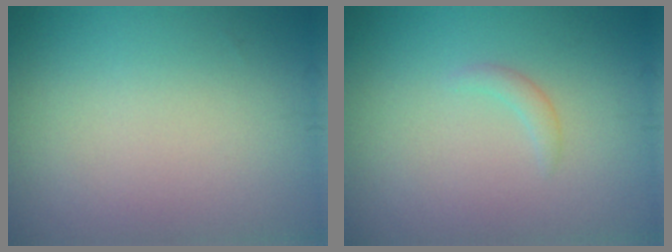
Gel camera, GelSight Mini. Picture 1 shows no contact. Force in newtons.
{"total": 0.9, "press": 0.9, "slide": 0.1}